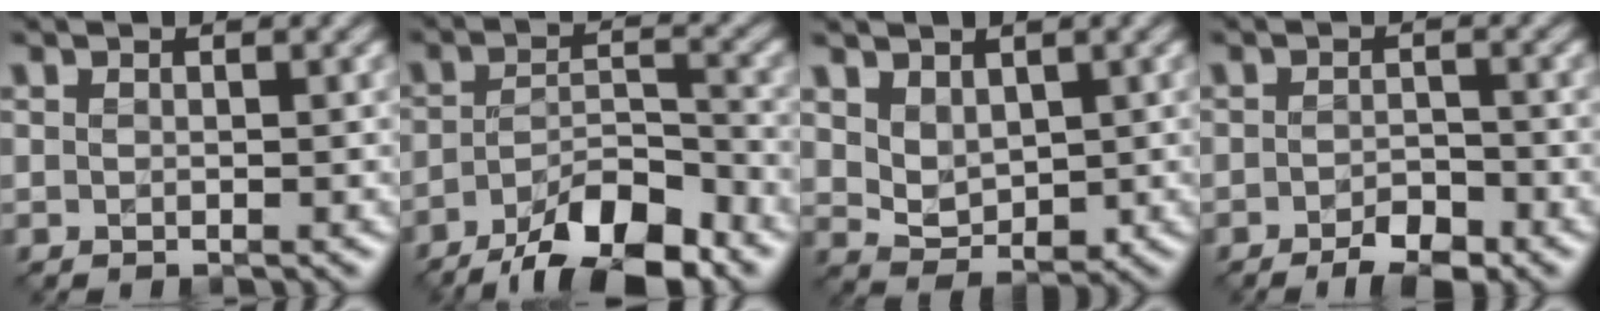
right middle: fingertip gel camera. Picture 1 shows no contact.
{"total": 8.7, "force": [-6.0, 2.7, 5.6], "torque": [-0.091, 0.000, -0.103]}
{"total": 3.0, "force": [1.4, 2.0, 1.8], "torque": [-0.036, -0.008, 0.031]}
{"total": 3.5, "force": [-2.3, 1.4, 2.2], "torque": [-0.032, -0.001, -0.039]}